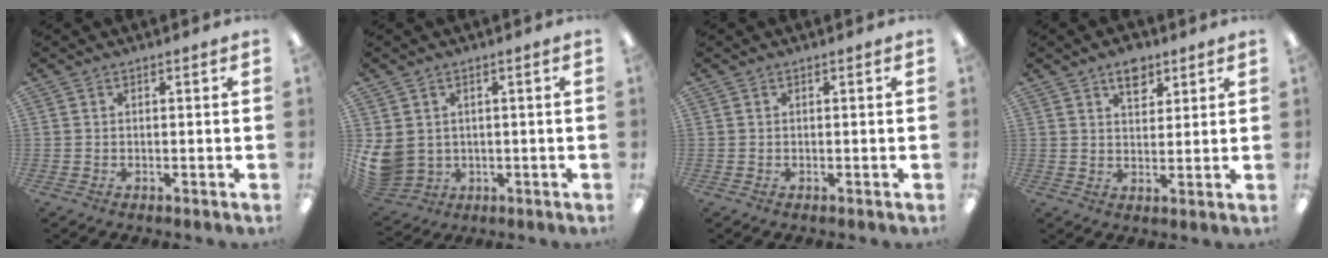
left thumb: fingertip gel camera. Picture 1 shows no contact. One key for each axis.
{"total": 6.8, "fx": 1.0, "fy": 6.1, "fz": 2.8, "tx": -0.079, "ty": -0.004, "tz": 0.023}
{"total": 0.0}
{"total": 6.0, "fx": 4.1, "fy": 3.3, "fz": 3.1, "tx": -0.030, "ty": -0.017, "tz": 0.066}